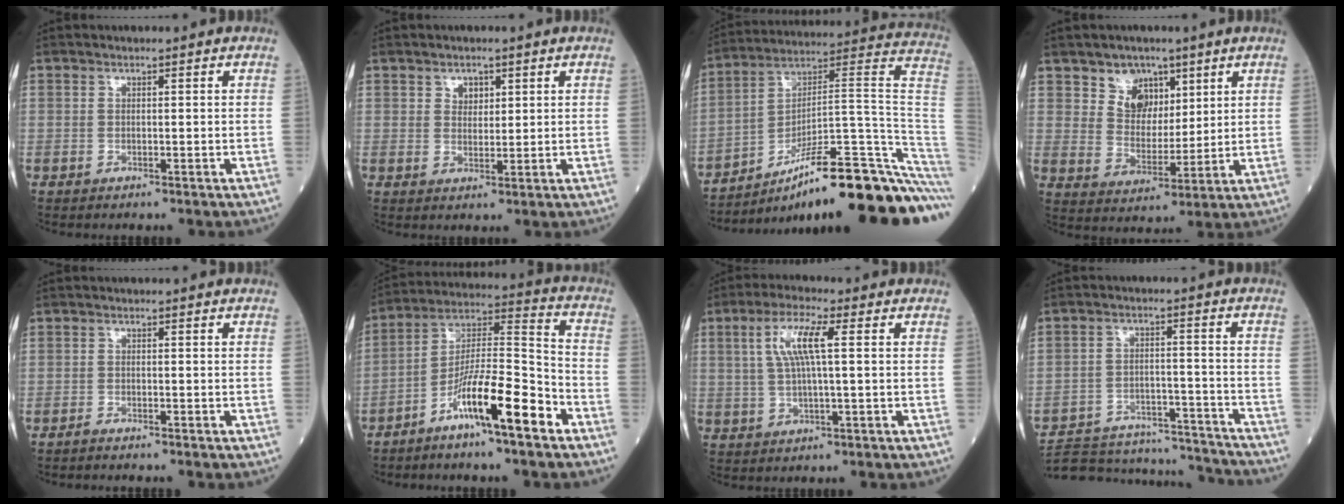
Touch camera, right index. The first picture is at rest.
{"total": 2.4, "force": [1.3, 1.6, 1.2], "torque": [-0.017, 0.000, 0.021]}
{"total": 24.7, "force": [-17.9, 0.9, 17.1], "torque": [-0.145, 0.050, -0.271]}
{"total": 7.1, "force": [4.3, 5.2, 2.1], "torque": [-0.039, 0.007, 0.081]}
{"total": 1.6, "force": [-1.5, 0.0, 0.5], "torque": [-0.009, 0.000, -0.019]}
{"total": 13.3, "force": [-7.3, 1.2, 11.0], "torque": [-0.198, 0.002, -0.135]}
{"total": 6.9, "force": [1.7, 0.7, 6.7], "torque": [-0.139, 0.011, 0.032]}
{"total": 20.1, "force": [-19.4, 3.2, 4.1], "torque": [-0.086, 0.009, -0.272]}